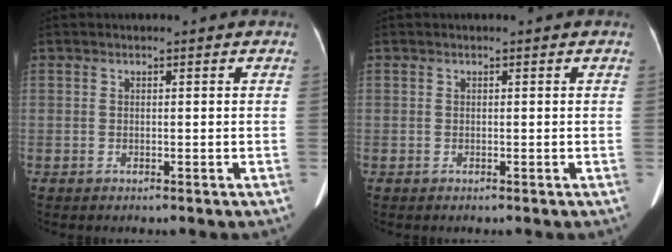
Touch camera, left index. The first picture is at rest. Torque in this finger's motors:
{"motor_torque": [-0.07, -0.01, 0.00, 0.01]}